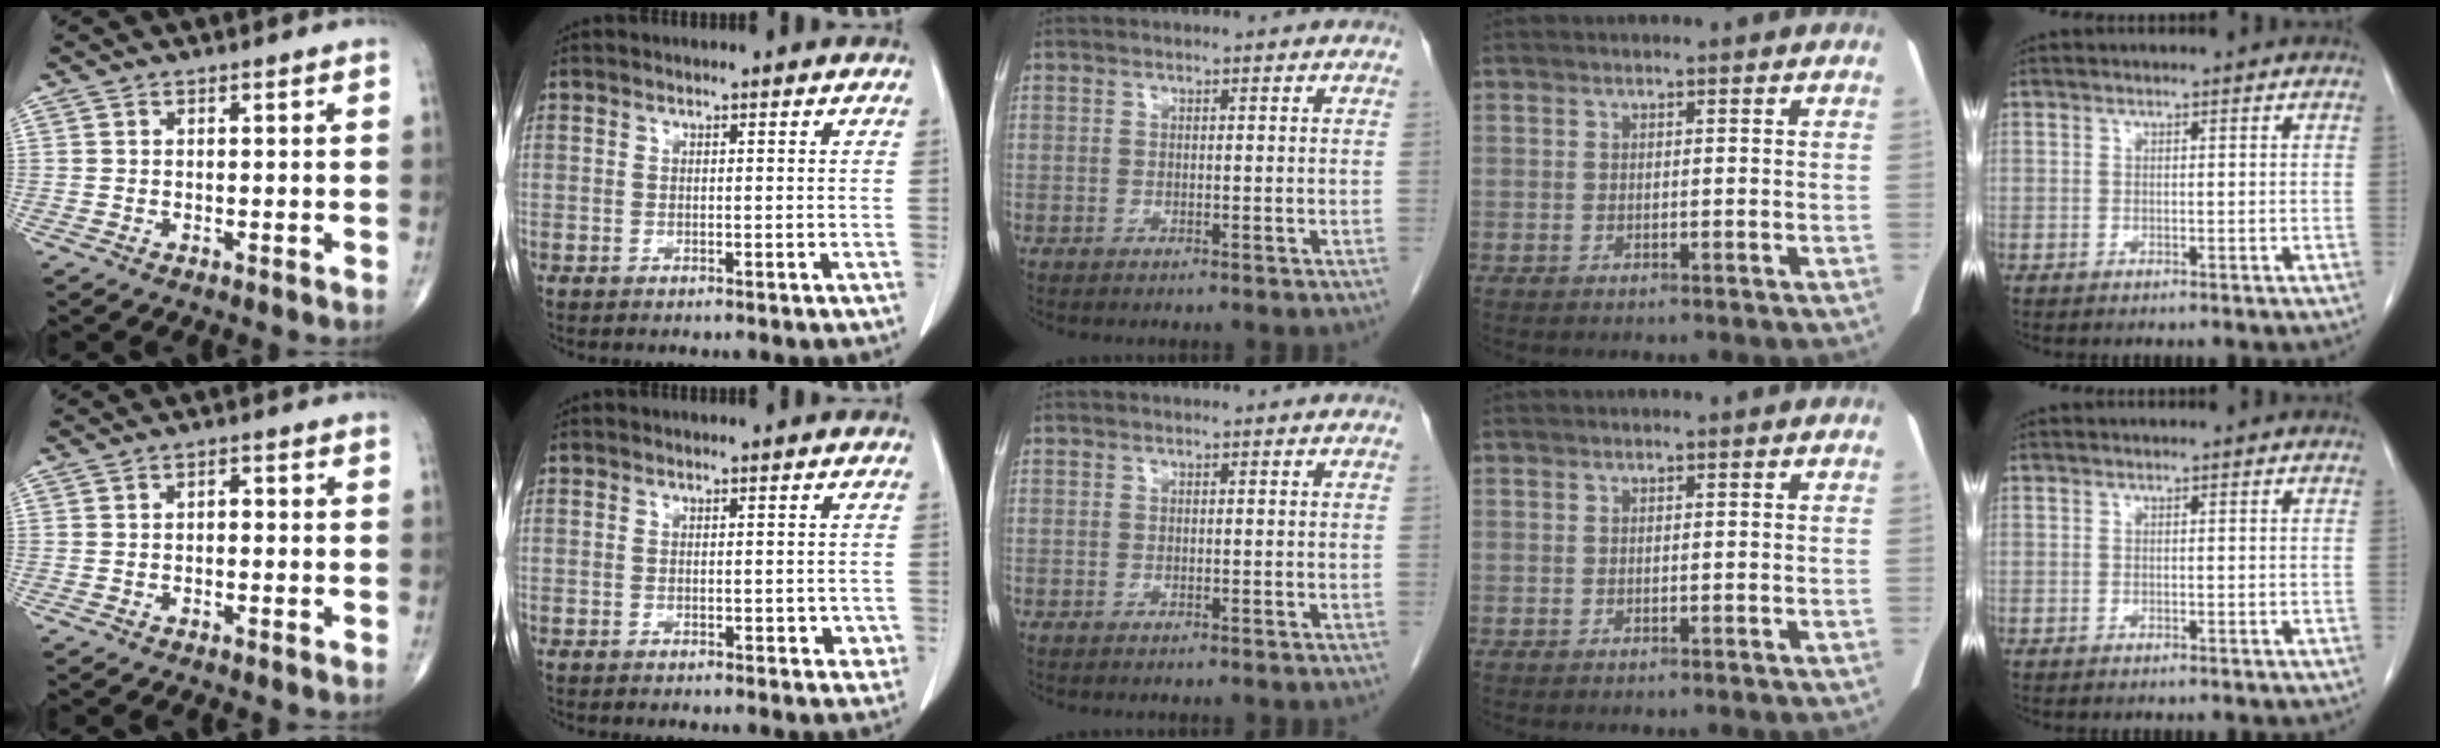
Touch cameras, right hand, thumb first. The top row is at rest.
{"thumb": {"total": 1.5, "force": [-0.1, 0.9, 1.1], "torque": [-0.010, 0.007, -0.007]}, "index": {"total": 2.4, "force": [-0.6, 1.3, 1.9], "torque": [-0.015, 0.003, -0.002]}}